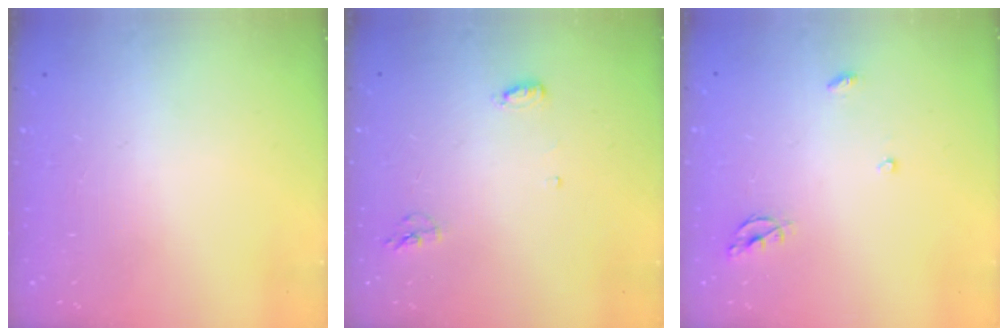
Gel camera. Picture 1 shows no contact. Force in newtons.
{"total": 5.4, "press": 5.3, "slide": 1.1}
{"total": 5.5, "press": 5.5, "slide": 0.6}